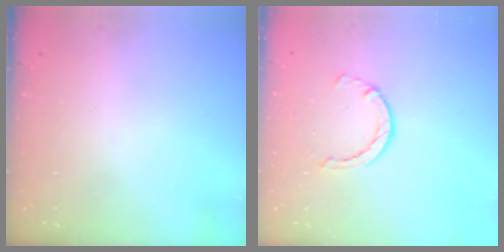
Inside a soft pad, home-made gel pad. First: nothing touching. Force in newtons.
{"total": 2.5, "press": 2.4, "slide": 0.4}